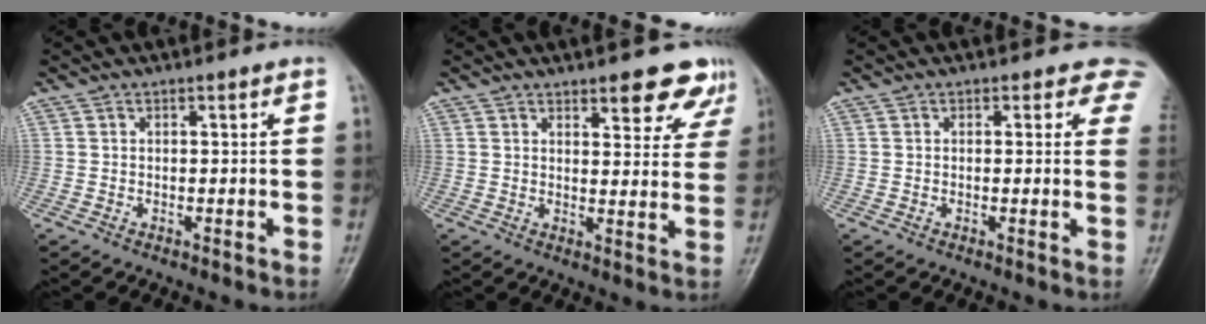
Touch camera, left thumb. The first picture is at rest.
{"total": 11.7, "force": [8.2, 4.2, 7.2], "torque": [-0.045, -0.046, 0.104]}
{"total": 4.2, "force": [2.9, 2.5, 1.7], "torque": [0.017, -0.008, 0.010]}